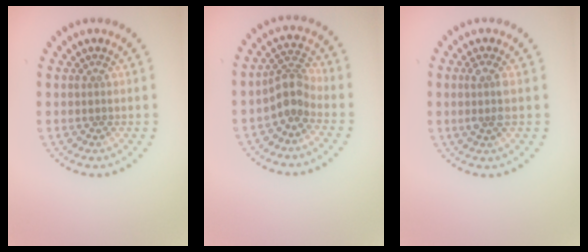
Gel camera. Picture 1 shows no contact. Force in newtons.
{"total": 2.7, "press": 2.0, "slide": 1.8}
{"total": 1.8, "press": 1.5, "slide": 0.9}